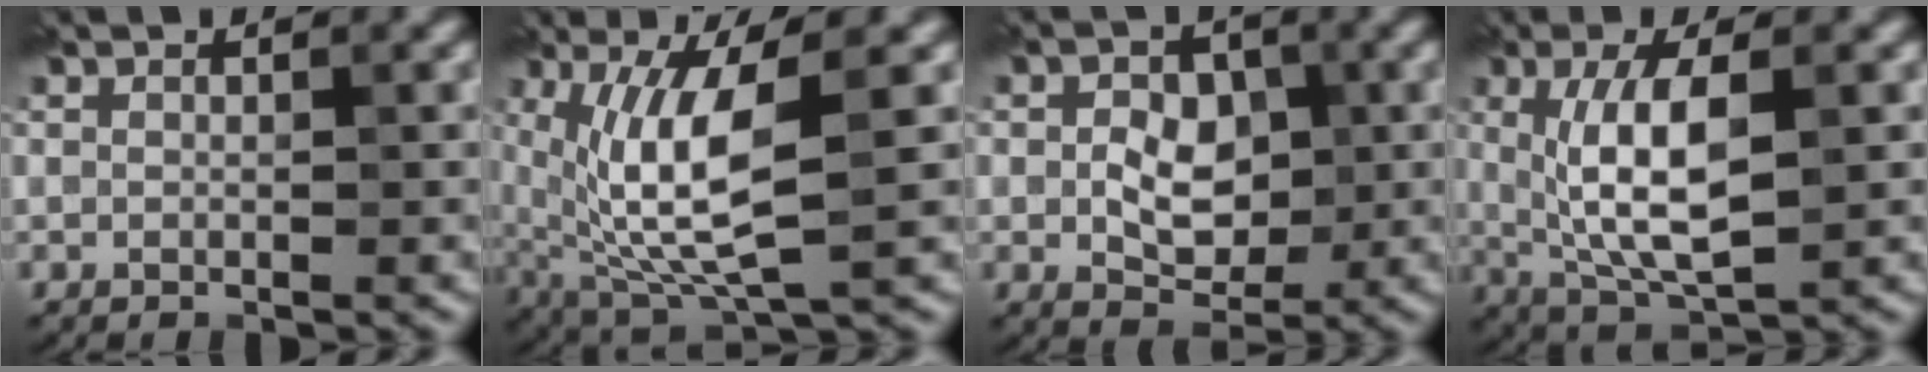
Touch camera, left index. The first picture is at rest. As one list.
[{"total": 8.3, "force": [0.9, 2.5, 7.8], "torque": [-0.160, -0.007, 0.023]}, {"total": 4.4, "force": [0.0, 3.1, 3.1], "torque": [-0.051, -0.003, -0.003]}, {"total": 7.3, "force": [0.6, 2.6, 6.8], "torque": [-0.127, -0.007, 0.013]}]